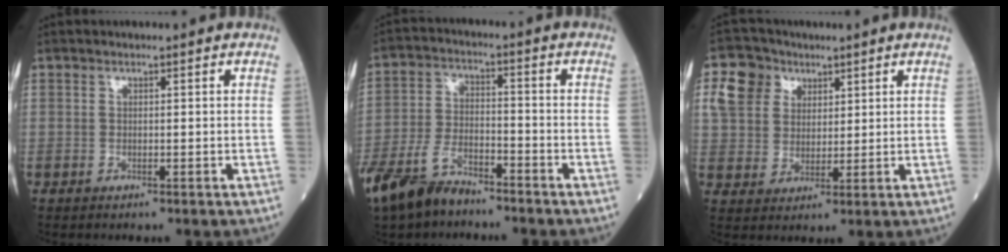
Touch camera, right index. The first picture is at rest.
{"total": 10.3, "force": [-8.1, 3.9, 5.0], "torque": [-0.103, -0.022, -0.157]}
{"total": 7.8, "force": [3.7, 6.3, 2.7], "torque": [-0.070, 0.031, 0.076]}